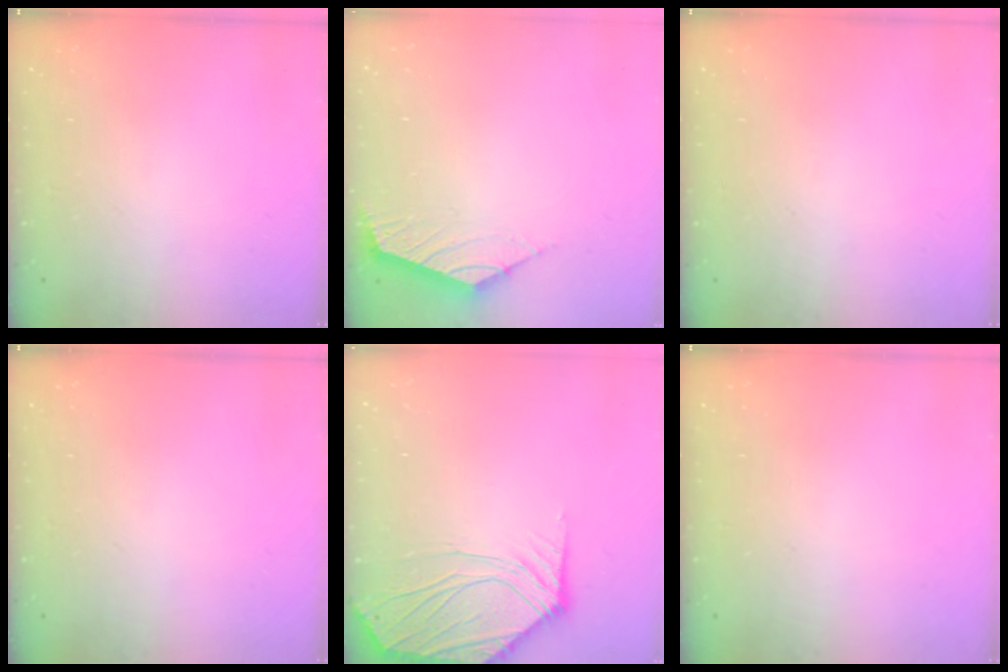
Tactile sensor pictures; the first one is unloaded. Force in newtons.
{"total": 2.5, "press": 2.5, "slide": 0.6}
{"total": 0.0}
{"total": 0.0}
{"total": 8.0, "press": 7.9, "slide": 1.4}
{"total": 0.0}